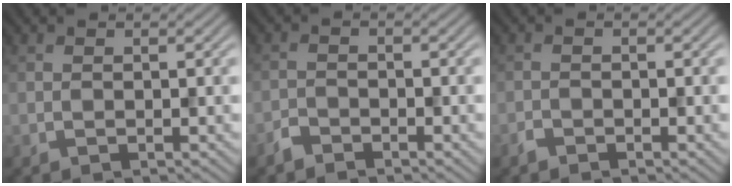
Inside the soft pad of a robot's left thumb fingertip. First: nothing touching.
{"total": 1.7, "force": [-1.5, 0.6, 0.4], "torque": [-0.008, 0.002, -0.036]}
{"total": 1.0, "force": [-0.9, 0.4, 0.2], "torque": [-0.005, 0.000, -0.019]}